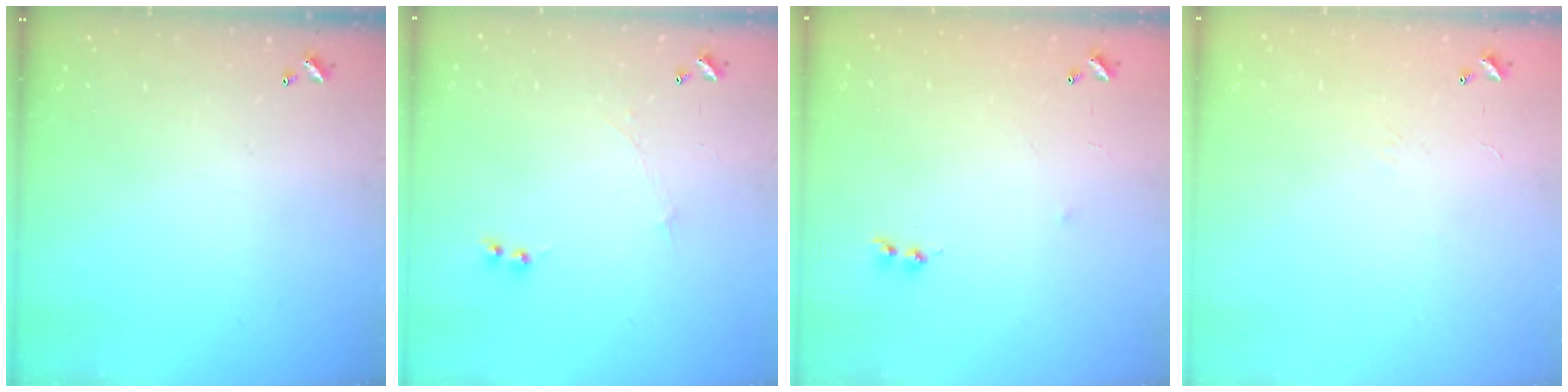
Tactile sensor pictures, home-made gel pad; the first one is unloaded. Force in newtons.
{"total": 0.0}
{"total": 5.7, "press": 5.7, "slide": 0.7}
{"total": 6.6, "press": 6.6, "slide": 0.7}